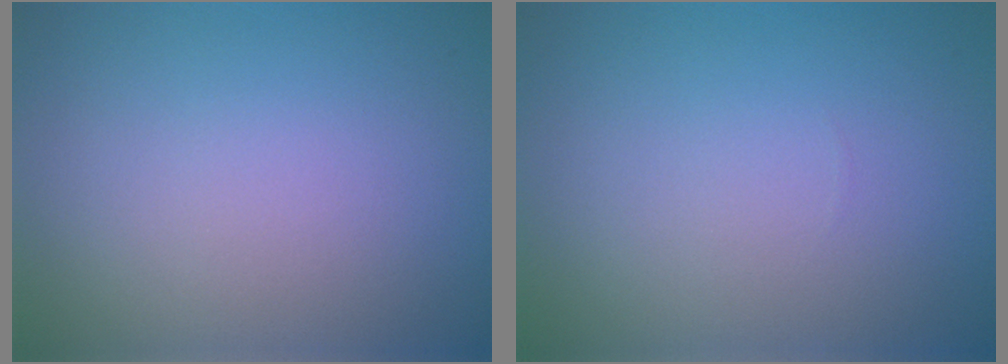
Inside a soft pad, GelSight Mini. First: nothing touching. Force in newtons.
{"total": 0.0}